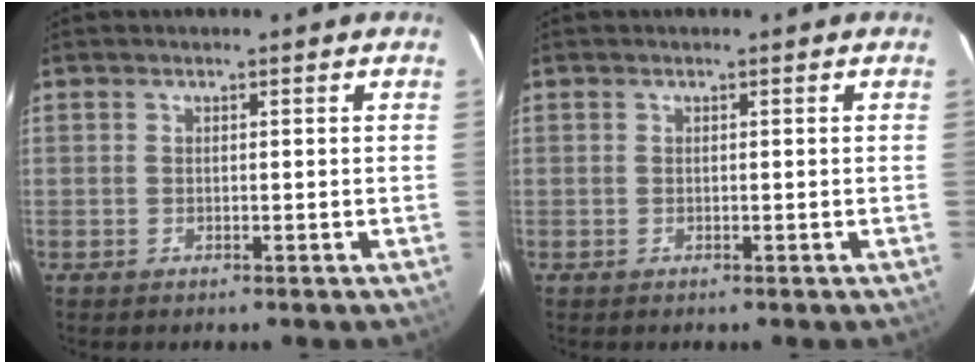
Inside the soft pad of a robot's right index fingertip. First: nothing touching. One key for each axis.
{"total": 0.0}